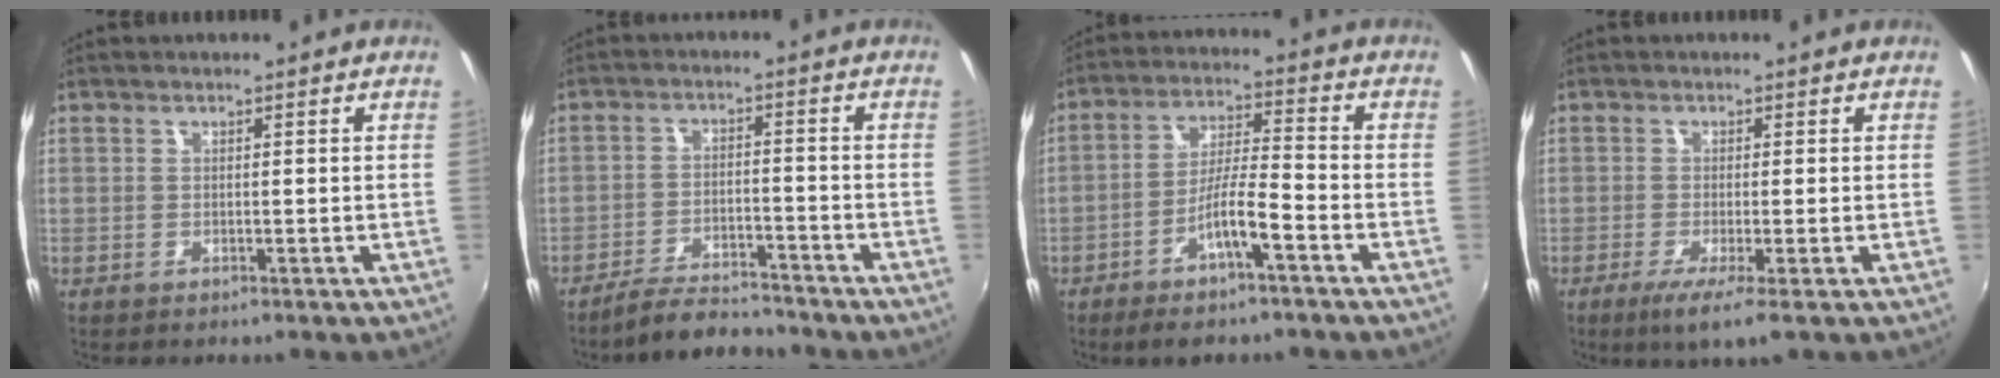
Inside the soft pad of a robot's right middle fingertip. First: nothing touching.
{"total": 7.8, "force": [-7.3, 1.2, 2.4], "torque": [-0.068, 0.000, -0.121]}
{"total": 8.0, "force": [-4.4, 0.5, 6.7], "torque": [-0.135, 0.001, -0.080]}
{"total": 4.3, "force": [-2.1, -0.2, 3.7], "torque": [-0.084, -0.017, -0.043]}